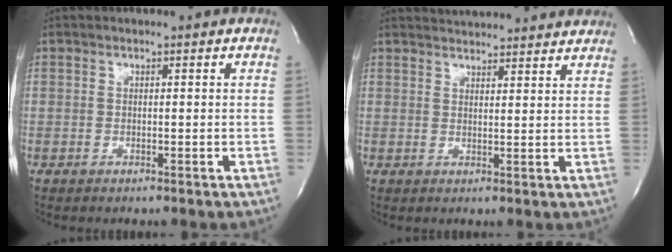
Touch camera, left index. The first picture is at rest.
{"total": 13.3, "force": [12.8, 1.4, 3.6], "torque": [-0.049, 0.021, 0.158]}